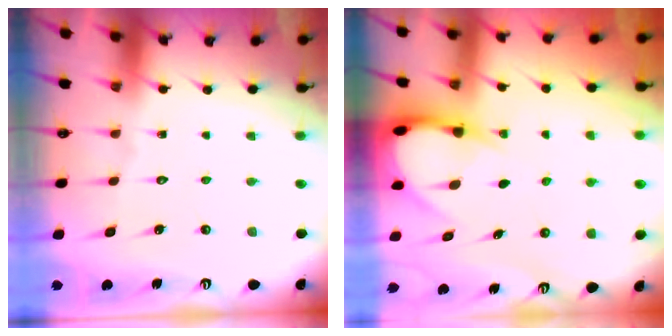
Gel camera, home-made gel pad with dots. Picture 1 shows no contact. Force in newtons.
{"total": 5.9, "press": 5.9, "slide": 0.8}